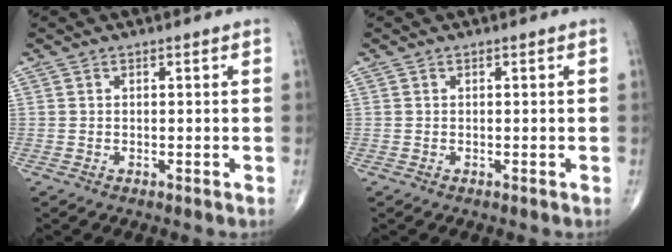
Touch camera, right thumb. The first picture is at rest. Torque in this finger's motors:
{"motor_torque": [0.01, 0.02, 0.01, 0.02, 0.01]}